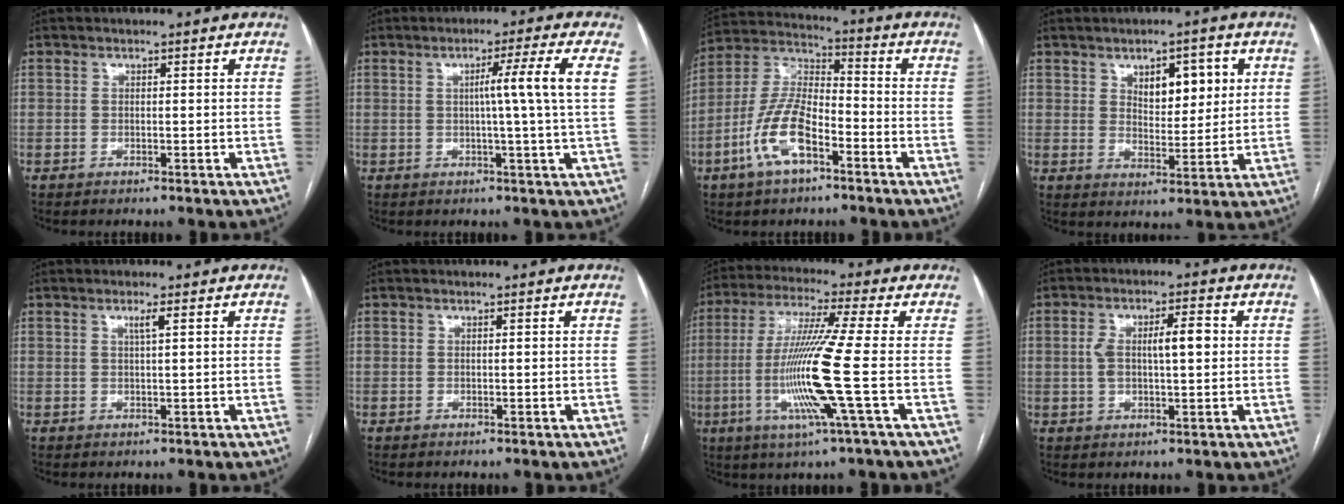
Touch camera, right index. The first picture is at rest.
{"total": 6.9, "force": [1.1, -2.2, 6.4], "torque": [-0.102, 0.003, 0.021]}
{"total": 12.1, "force": [-5.4, 4.6, 9.8], "torque": [-0.217, 0.011, -0.103]}
{"total": 7.3, "force": [2.8, 3.3, 5.9], "torque": [-0.083, 0.003, 0.049]}
{"total": 1.4, "force": [0.6, -0.3, 1.2], "torque": [-0.026, -0.002, 0.013]}
{"total": 0.0}
{"total": 13.3, "force": [-2.8, -2.0, 12.9], "torque": [-0.265, -0.017, -0.063]}
{"total": 6.6, "force": [0.8, 1.8, 6.3], "torque": [-0.120, 0.019, 0.017]}